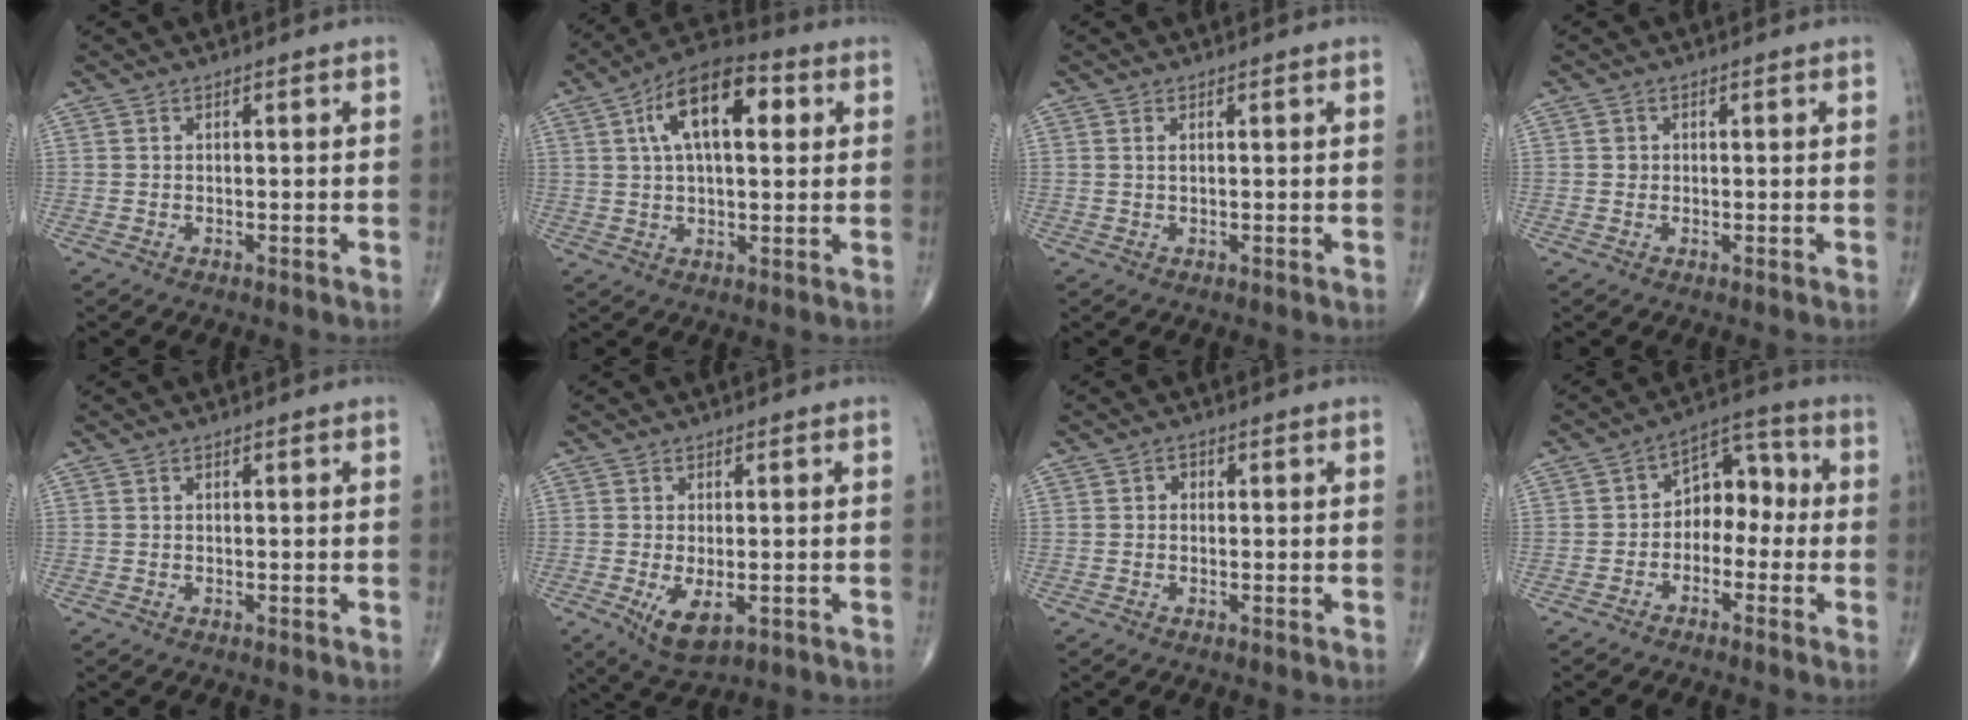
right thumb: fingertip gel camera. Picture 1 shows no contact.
{"total": 14.6, "force": [4.2, 7.1, 12.1], "torque": [-0.184, 0.019, 0.062]}
{"total": 0.7, "force": [0.3, 0.2, 0.6], "torque": [-0.012, 0.004, 0.005]}
{"total": 0.9, "force": [0.1, 0.9, 0.2], "torque": [0.002, 0.002, 0.002]}
{"total": 0.0}
{"total": 6.0, "force": [-1.7, 2.7, 5.0], "torque": [-0.087, -0.014, -0.018]}
{"total": 1.2, "force": [0.1, 1.0, 0.6], "torque": [0.000, 0.004, -0.003]}
{"total": 8.3, "force": [-1.4, 5.8, 5.7], "torque": [-0.046, 0.045, -0.041]}